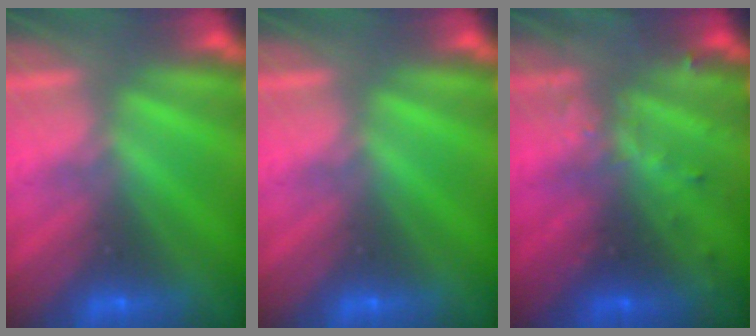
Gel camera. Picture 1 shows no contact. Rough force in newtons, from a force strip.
{"total": 0.0}
{"total": 3.6}